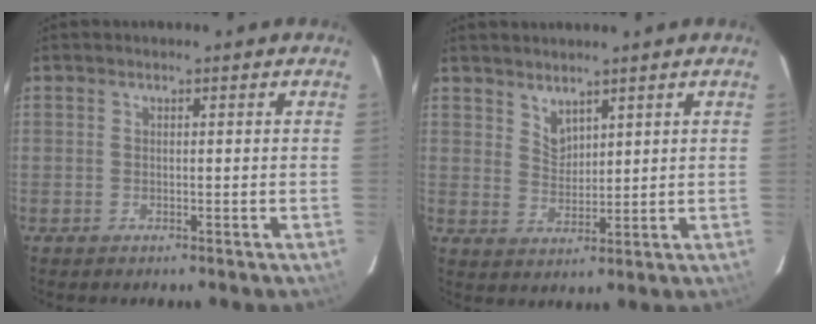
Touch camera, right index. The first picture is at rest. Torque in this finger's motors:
{"motor_torque": [-0.19, 0.12, -0.01, 0.00]}